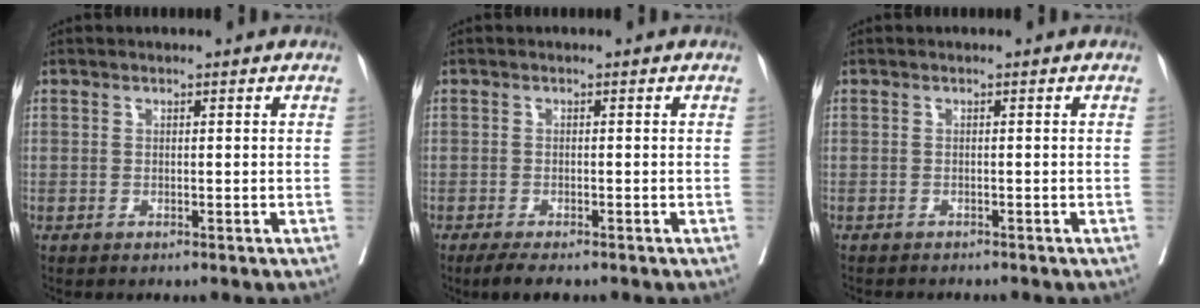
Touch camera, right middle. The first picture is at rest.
{"total": 3.8, "force": [-2.9, 1.0, 2.3], "torque": [-0.036, -0.009, -0.043]}
{"total": 3.3, "force": [-3.0, 0.8, 1.2], "torque": [-0.018, -0.005, -0.038]}